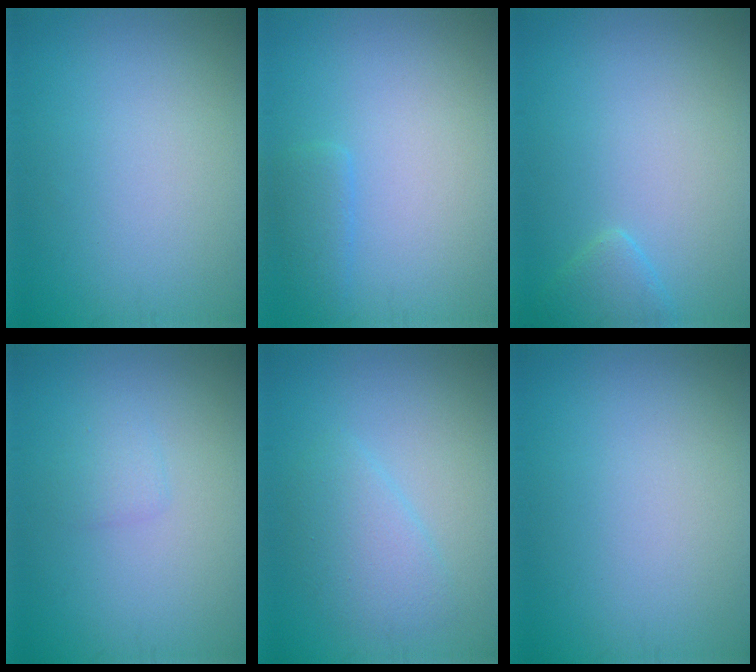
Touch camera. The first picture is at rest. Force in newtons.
{"total": 1.6, "press": 1.5, "slide": 0.2}
{"total": 1.7, "press": 1.7, "slide": 0.2}
{"total": 1.1, "press": 1.1, "slide": 0.1}
{"total": 2.8, "press": 2.7, "slide": 0.2}
{"total": 0.0}